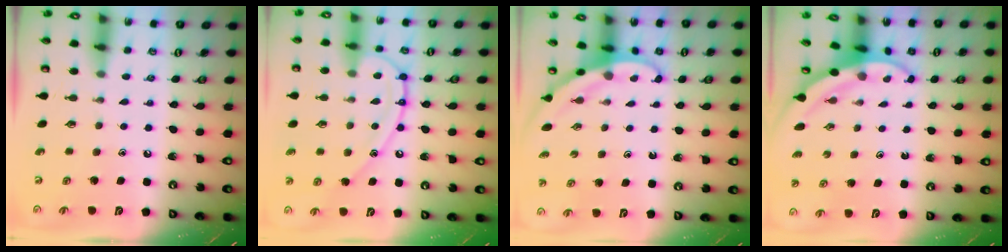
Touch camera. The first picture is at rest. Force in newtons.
{"total": 13.3, "press": 13.2, "slide": 1.3}
{"total": 3.3, "press": 3.3, "slide": 0.1}
{"total": 4.8, "press": 4.7, "slide": 0.2}